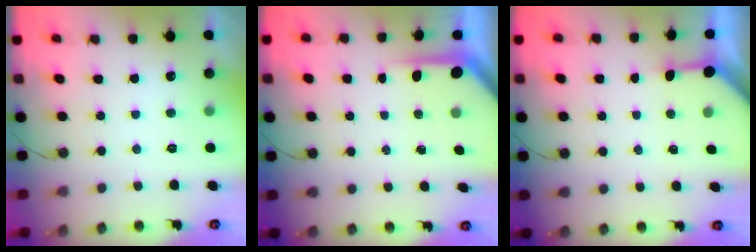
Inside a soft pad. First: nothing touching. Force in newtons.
{"total": 3.8, "press": 3.8, "slide": 0.4}
{"total": 3.2, "press": 3.2, "slide": 0.3}